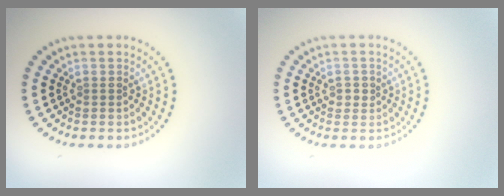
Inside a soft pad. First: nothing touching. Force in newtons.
{"total": 1.2, "press": 1.1, "slide": 0.3}